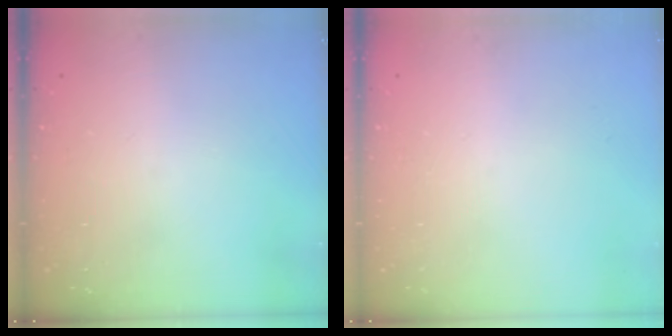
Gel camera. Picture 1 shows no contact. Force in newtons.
{"total": 0.0}